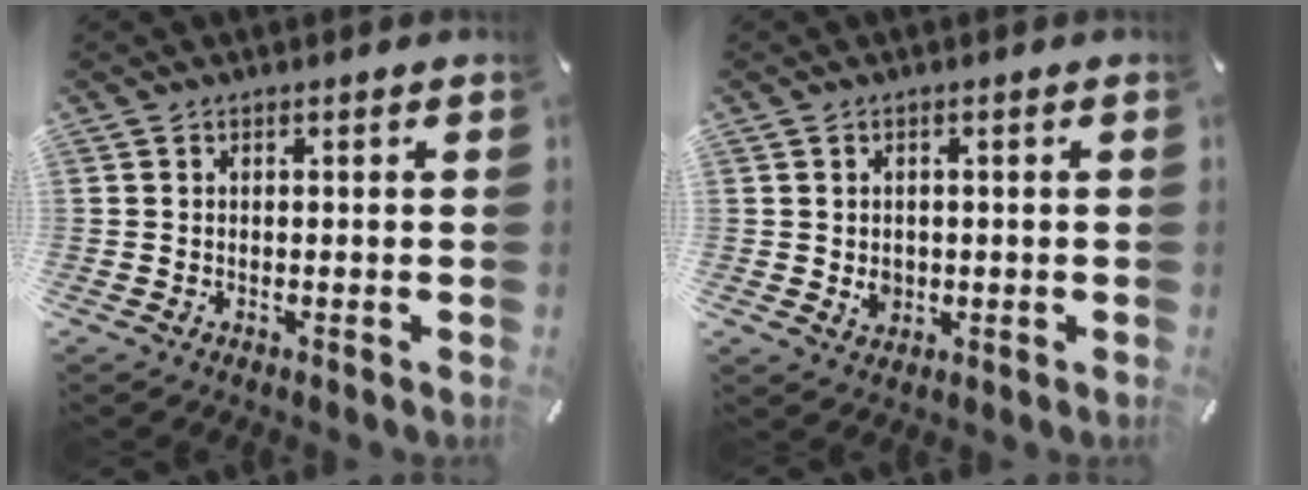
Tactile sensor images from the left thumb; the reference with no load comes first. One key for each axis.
{"total": 3.0, "fx": 0.0, "fy": 2.7, "fz": 1.2, "tx": -0.007, "ty": -0.001, "tz": -0.003}